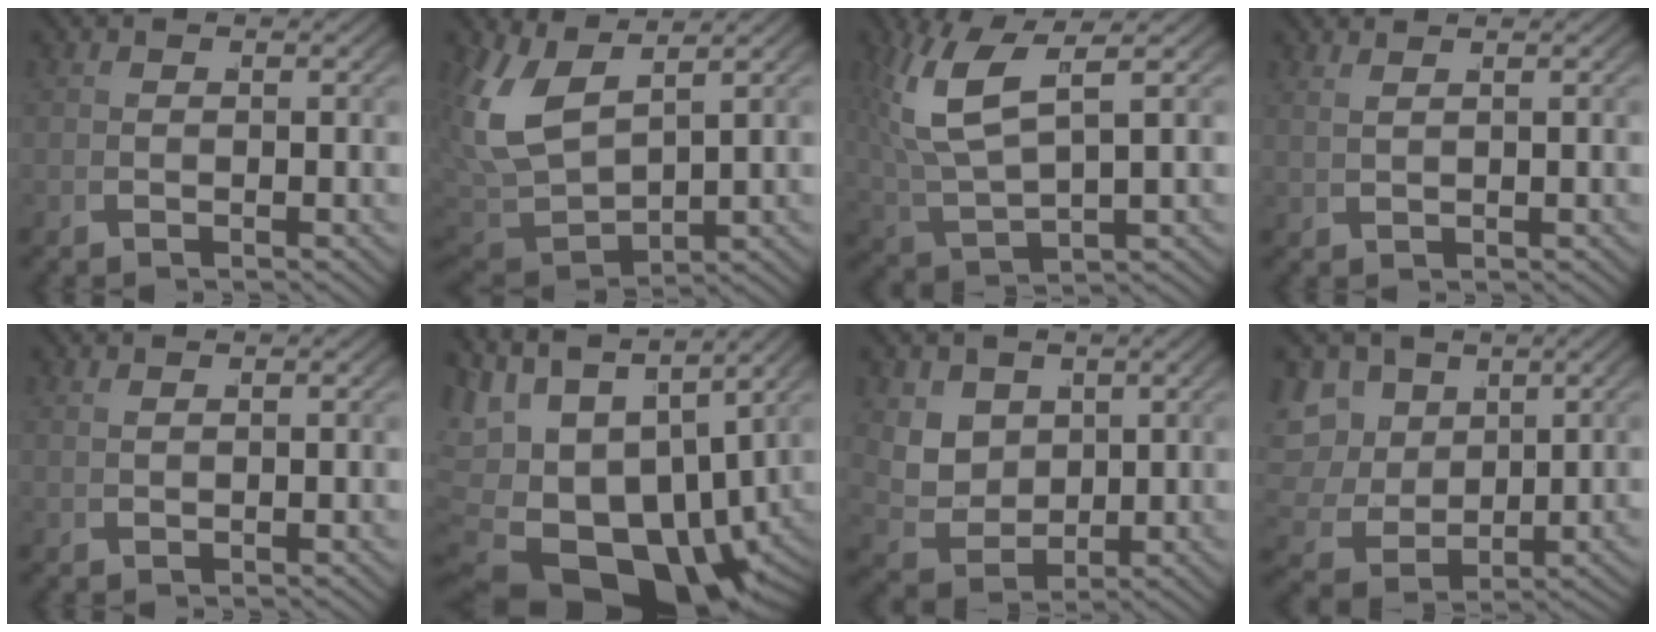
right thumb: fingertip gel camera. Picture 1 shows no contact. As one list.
[{"total": 7.9, "force": [1.8, 5.2, 5.7], "torque": [-0.155, -0.027, 0.059]}, {"total": 7.7, "force": [2.2, 4.5, 5.8], "torque": [-0.140, -0.010, 0.054]}, {"total": 1.8, "force": [1.6, -0.4, 0.5], "torque": [-0.006, 0.007, 0.039]}, {"total": 1.1, "force": [1.0, -0.5, 0.1], "torque": [-0.002, 0.003, 0.027]}, {"total": 18.3, "force": [-1.8, 12.9, 12.9], "torque": [-0.252, -0.046, -0.010]}, {"total": 6.5, "force": [0.7, 5.1, 3.9], "torque": [-0.108, -0.043, 0.038]}, {"total": 10.6, "force": [0.2, 9.0, 5.6], "torque": [-0.153, -0.048, 0.019]}]